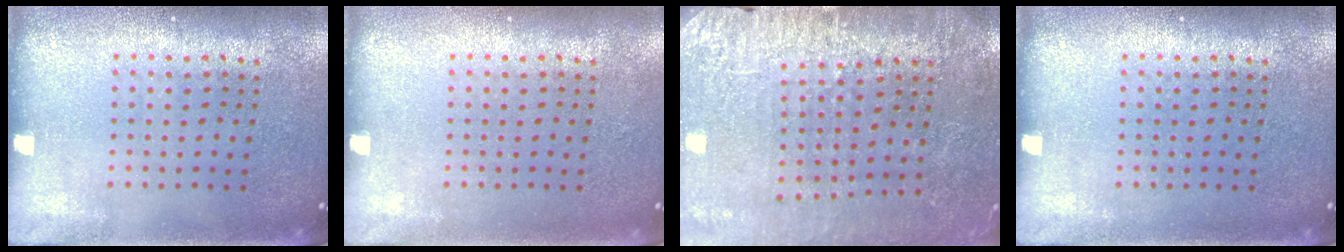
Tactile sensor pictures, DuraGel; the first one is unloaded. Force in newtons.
{"total": 0.0}
{"total": 2.9, "press": 2.9, "slide": 0.3}
{"total": 0.0}